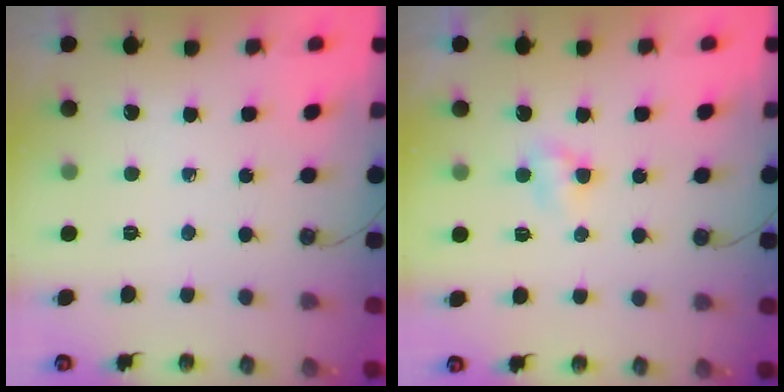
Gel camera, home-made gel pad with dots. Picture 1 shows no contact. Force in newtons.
{"total": 2.4, "press": 2.4, "slide": 0.3}